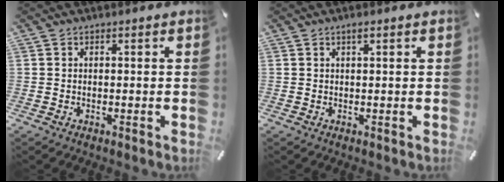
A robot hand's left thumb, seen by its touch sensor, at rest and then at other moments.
{"total": 1.0, "force": [0.5, 0.1, 0.9], "torque": [-0.017, 0.001, 0.008]}